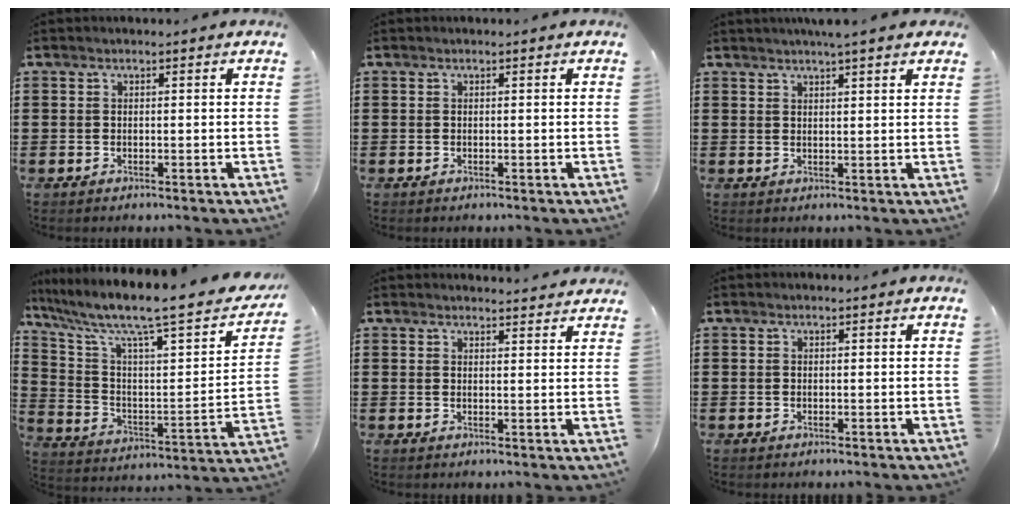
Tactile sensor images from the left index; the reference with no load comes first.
{"total": 0.0}
{"total": 2.8, "force": [2.4, -0.2, 1.4], "torque": [-0.033, 0.001, 0.045]}
{"total": 9.5, "force": [7.3, 0.9, 6.1], "torque": [-0.143, -0.057, 0.109]}
{"total": 2.1, "force": [2.1, 0.0, 0.2], "torque": [-0.009, -0.004, 0.041]}
{"total": 0.0}